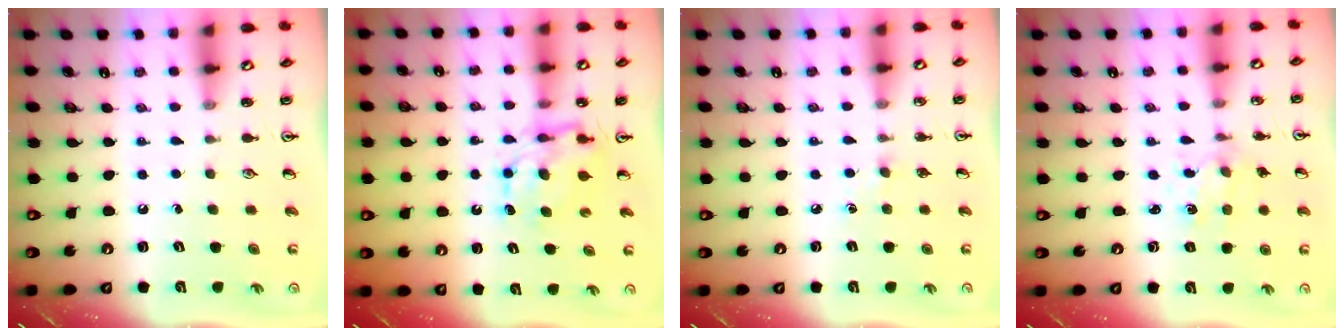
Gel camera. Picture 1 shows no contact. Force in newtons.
{"total": 7.3, "press": 7.3, "slide": 0.3}
{"total": 3.3, "press": 3.3, "slide": 0.5}
{"total": 1.5, "press": 1.5, "slide": 0.0}